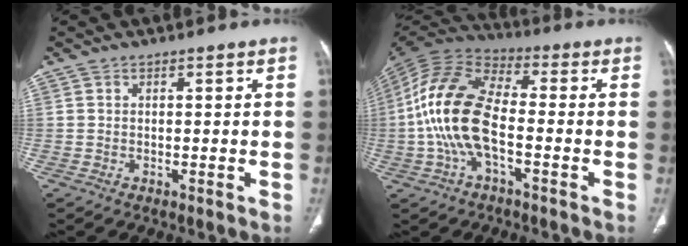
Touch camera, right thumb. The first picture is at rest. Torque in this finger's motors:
{"motor_torque": [0.16, 1.41, 2.17, -0.59, 0.67]}